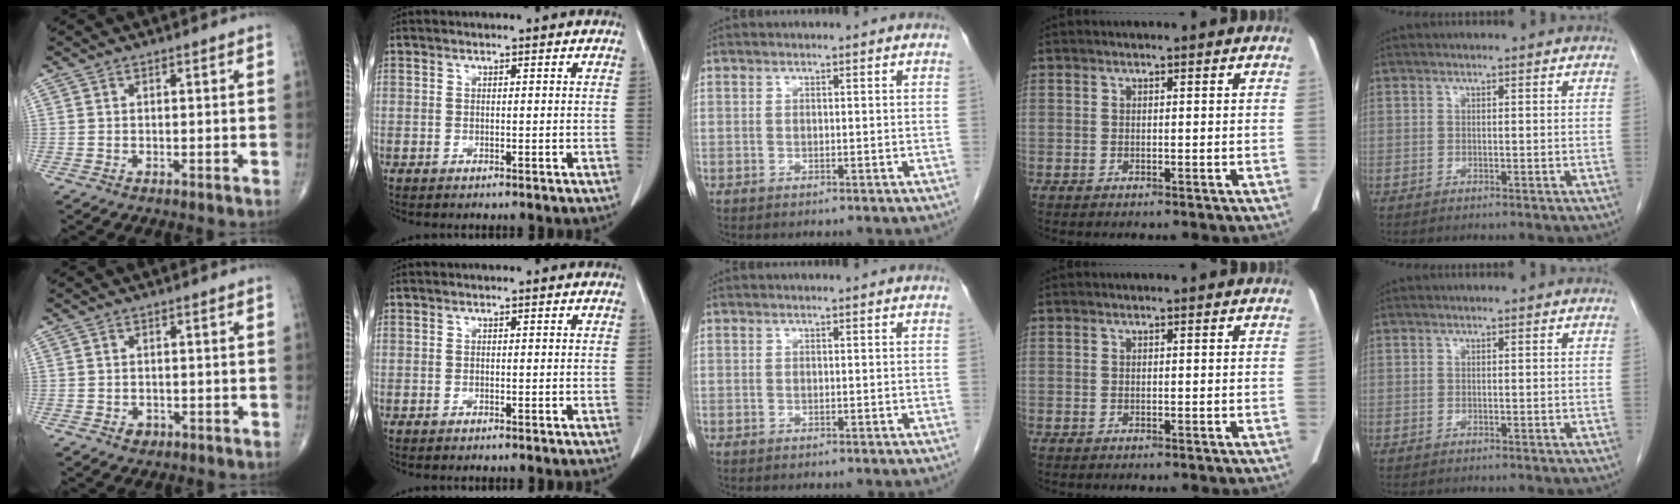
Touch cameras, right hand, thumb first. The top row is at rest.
{"thumb": {"total": 1.8, "force": [-0.7, 1.4, 0.7], "torque": [-0.005, 0.002, -0.007]}}